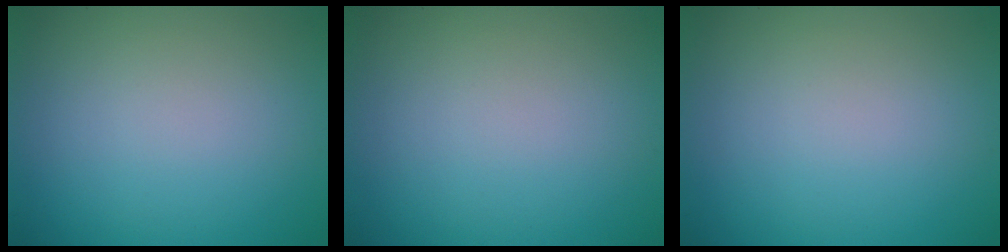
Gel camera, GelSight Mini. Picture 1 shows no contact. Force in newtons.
{"total": 0.0}
{"total": 0.0}